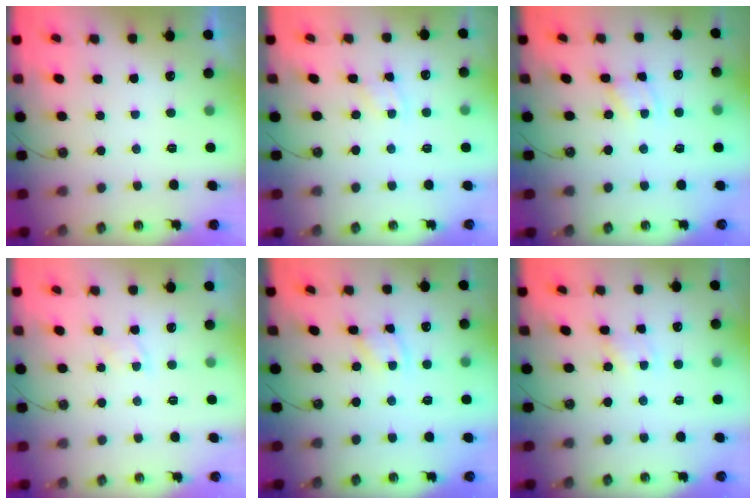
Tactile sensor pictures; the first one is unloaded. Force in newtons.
{"total": 2.9, "press": 2.9, "slide": 0.5}
{"total": 1.2, "press": 1.2, "slide": 0.2}
{"total": 2.8, "press": 2.8, "slide": 0.4}
{"total": 1.9, "press": 1.8, "slide": 0.3}
{"total": 1.9, "press": 1.9, "slide": 0.2}